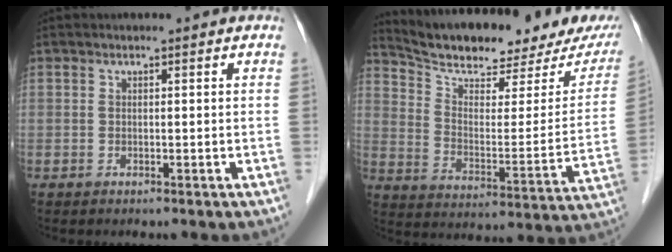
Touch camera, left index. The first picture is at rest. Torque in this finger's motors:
{"motor_torque": [0.71, -0.95, 0.28, 0.04]}